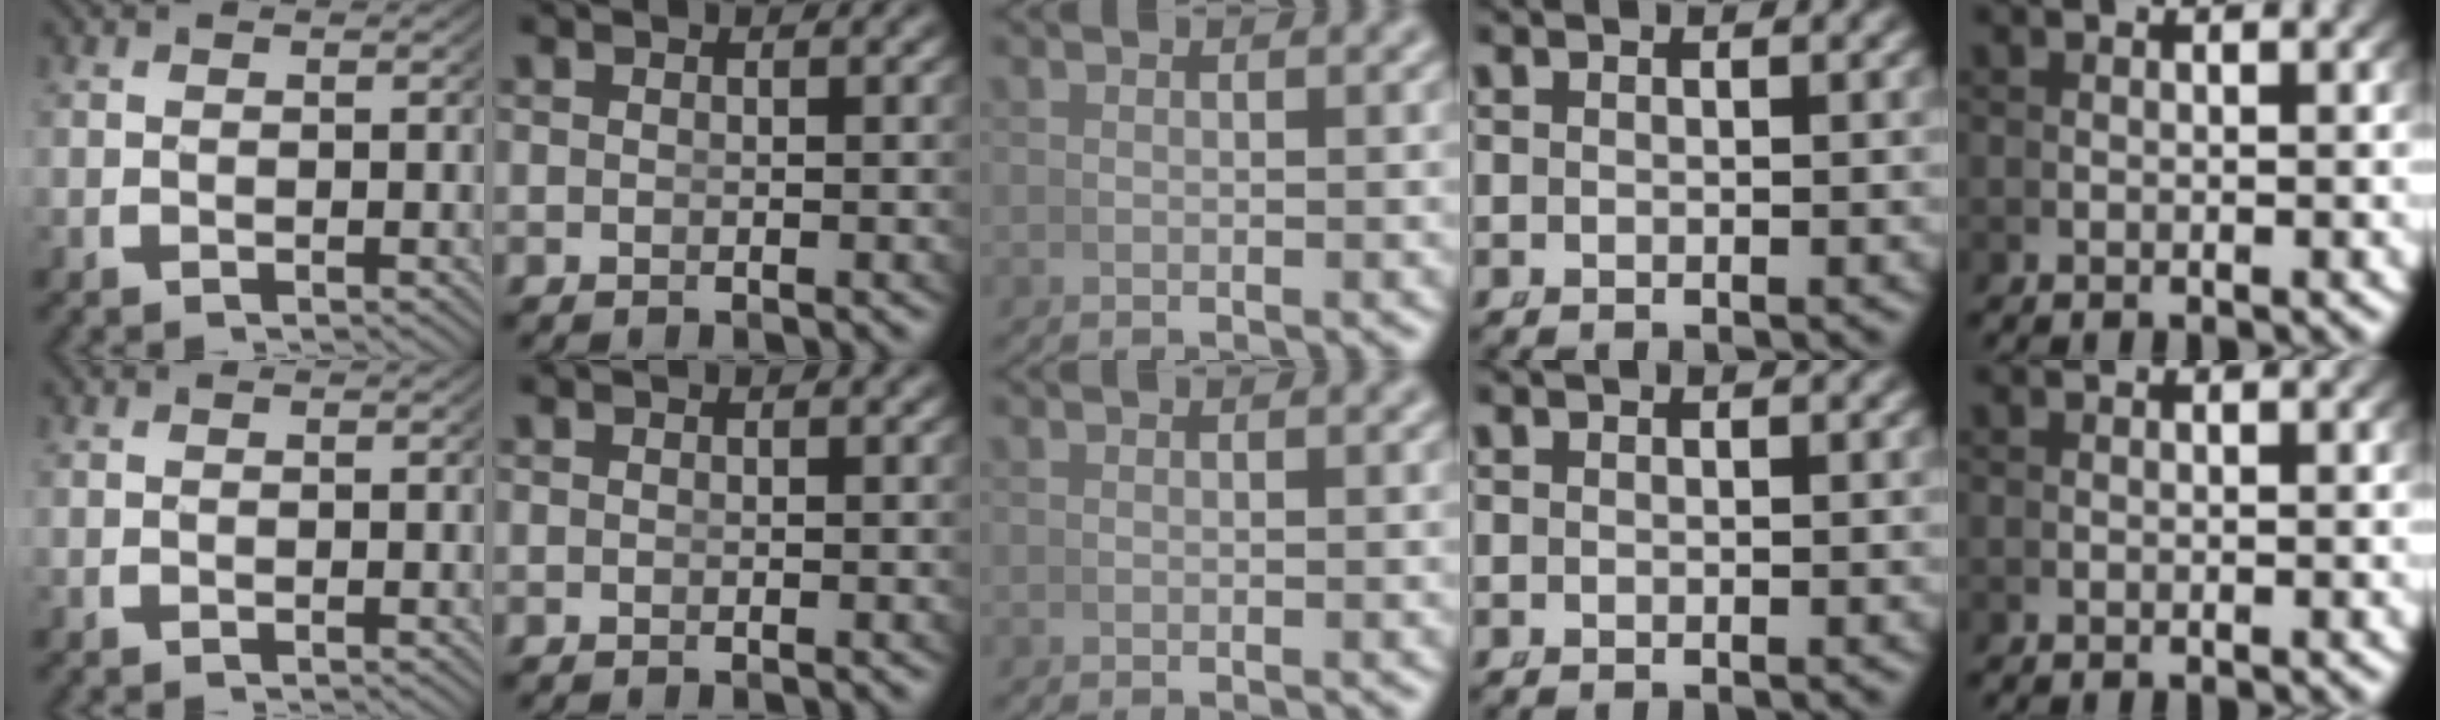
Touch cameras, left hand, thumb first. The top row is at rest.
{}